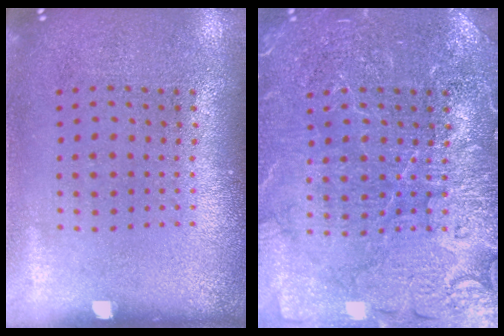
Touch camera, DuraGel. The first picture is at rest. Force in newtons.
{"total": 4.1, "press": 4.1, "slide": 0.6}